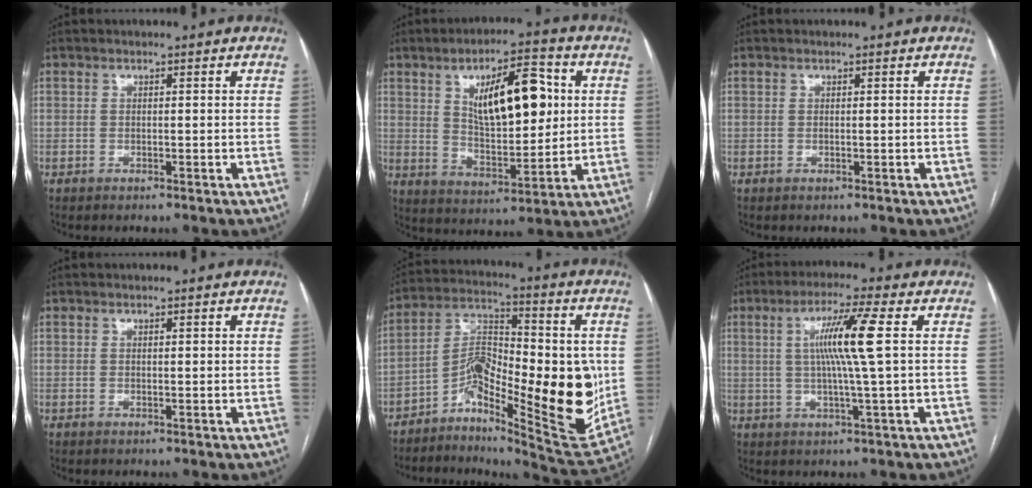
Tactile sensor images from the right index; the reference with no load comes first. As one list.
[{"total": 13.7, "force": [3.8, 4.9, 12.2], "torque": [-0.195, 0.012, 0.067]}, {"total": 0.0}, {"total": 0.7, "force": [0.3, 0.2, 0.5], "torque": [-0.008, 0.002, 0.005]}, {"total": 18.2, "force": [-3.7, 5.8, 16.9], "torque": [-0.273, 0.008, -0.059]}, {"total": 8.6, "force": [1.5, -1.1, 8.4], "torque": [-0.153, 0.004, 0.030]}]